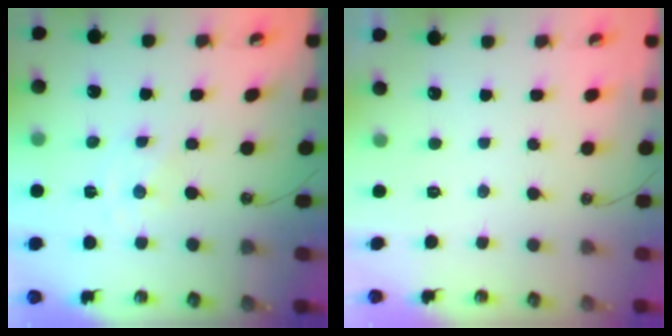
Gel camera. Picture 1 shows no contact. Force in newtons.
{"total": 0.0}